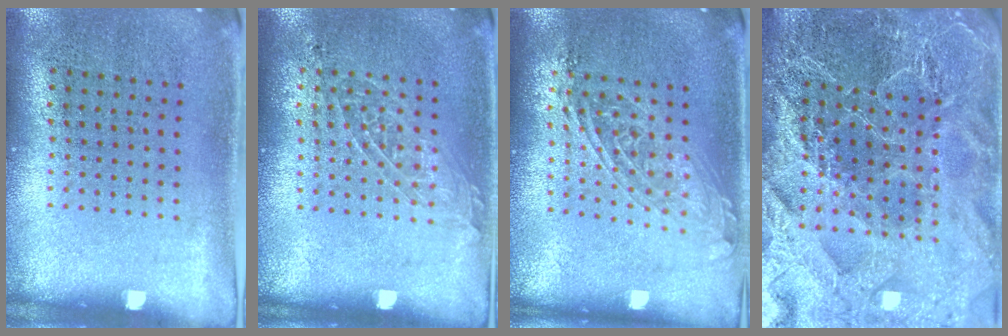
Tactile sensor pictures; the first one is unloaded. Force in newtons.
{"total": 1.1, "press": 1.0, "slide": 0.3}
{"total": 1.6, "press": 1.3, "slide": 0.8}
{"total": 6.2, "press": 5.4, "slide": 3.1}